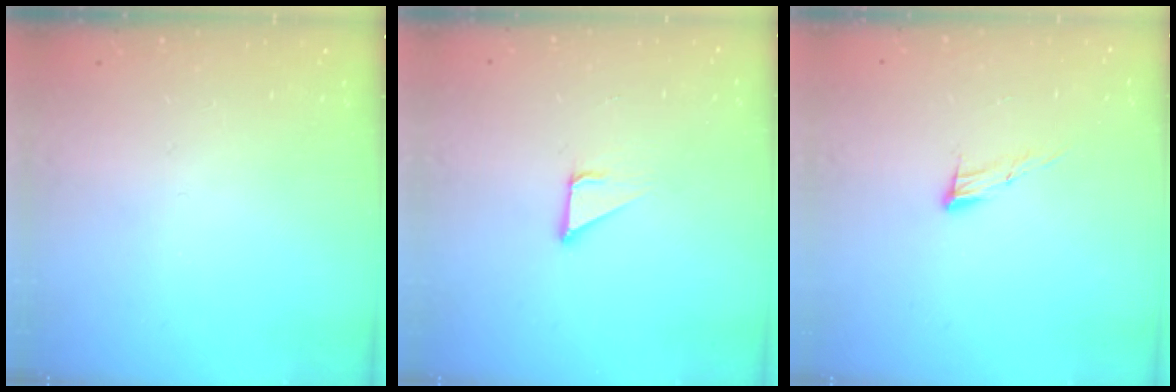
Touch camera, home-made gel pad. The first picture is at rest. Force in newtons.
{"total": 2.1, "press": 2.1, "slide": 0.1}
{"total": 8.1, "press": 7.9, "slide": 1.6}